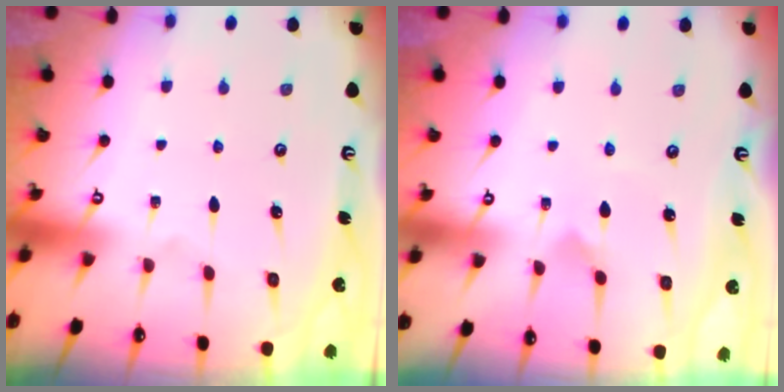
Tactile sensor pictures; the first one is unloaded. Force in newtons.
{"total": 2.7, "press": 2.7, "slide": 0.3}